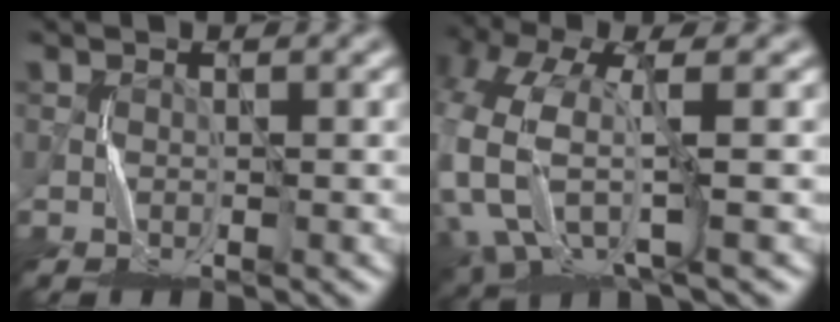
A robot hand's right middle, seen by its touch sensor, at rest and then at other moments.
{"total": 8.9, "force": [-0.1, 4.9, 7.4], "torque": [-0.185, -0.020, -0.003]}